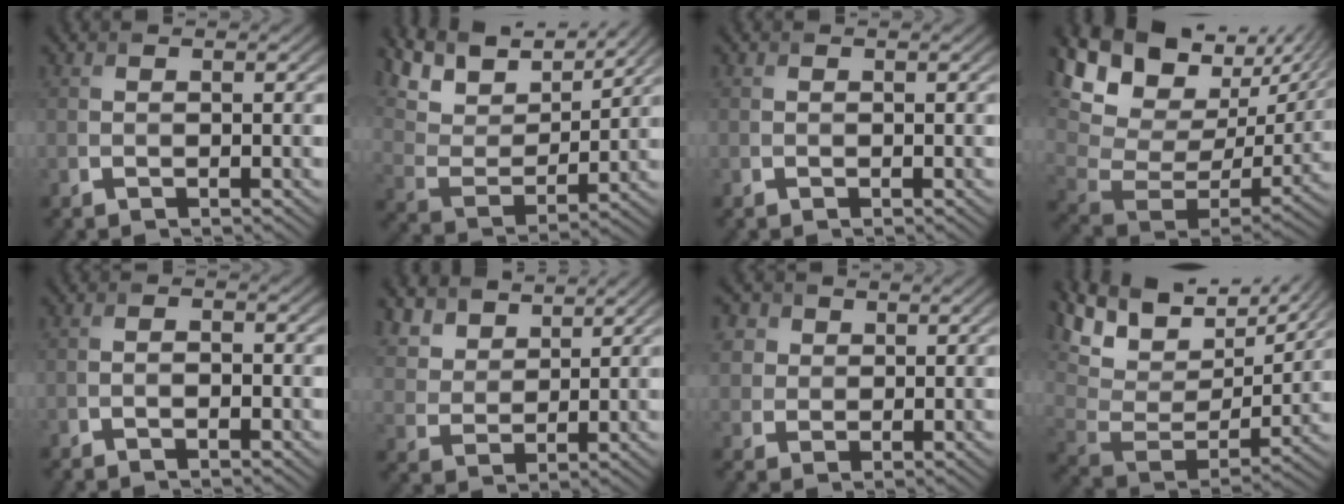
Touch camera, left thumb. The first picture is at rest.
{"total": 13.5, "force": [10.6, 4.9, 6.7], "torque": [-0.204, 0.007, 0.165]}
{"total": 0.5, "force": [0.1, 0.5, -0.1], "torque": [0.002, -0.003, 0.001]}
{"total": 17.0, "force": [8.7, 9.6, 11.1], "torque": [-0.236, 0.002, 0.172]}
{"total": 1.5, "force": [-1.0, 0.2, 1.0], "torque": [-0.016, 0.004, -0.024]}
{"total": 7.0, "force": [5.2, 3.7, 2.8], "torque": [-0.091, -0.004, 0.116]}
{"total": 4.3, "force": [1.9, 3.6, 1.5], "torque": [-0.063, 0.004, 0.043]}
{"total": 14.7, "force": [9.9, 7.0, 8.4], "torque": [-0.224, 0.030, 0.163]}